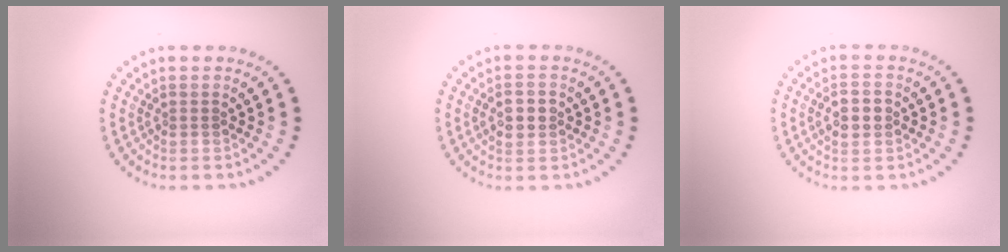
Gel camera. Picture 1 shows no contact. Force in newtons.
{"total": 2.5, "press": 2.5, "slide": 0.1}
{"total": 2.4, "press": 2.4, "slide": 0.1}